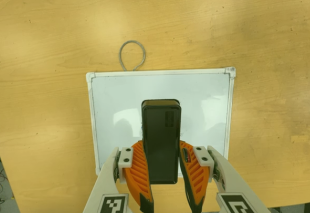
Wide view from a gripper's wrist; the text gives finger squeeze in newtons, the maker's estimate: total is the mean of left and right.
{"total": 8.0, "left": 6.1, "right": 9.9}